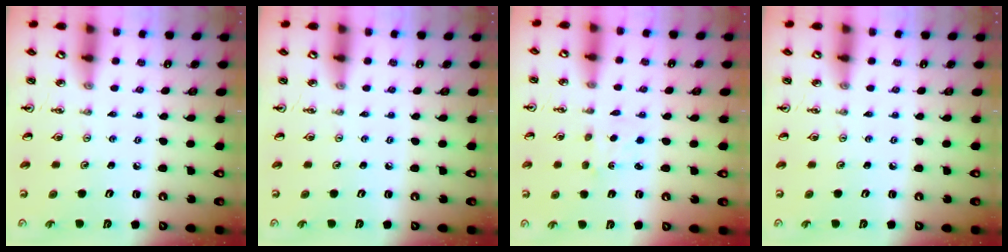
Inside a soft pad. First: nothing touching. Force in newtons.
{"total": 0.0}
{"total": 2.7, "press": 2.7, "slide": 0.4}
{"total": 0.0}